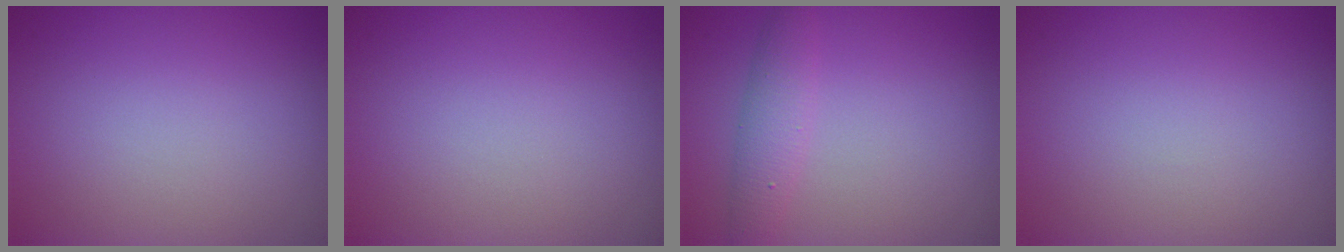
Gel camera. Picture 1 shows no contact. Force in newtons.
{"total": 0.0}
{"total": 2.4, "press": 2.4, "slide": 0.1}
{"total": 0.0}